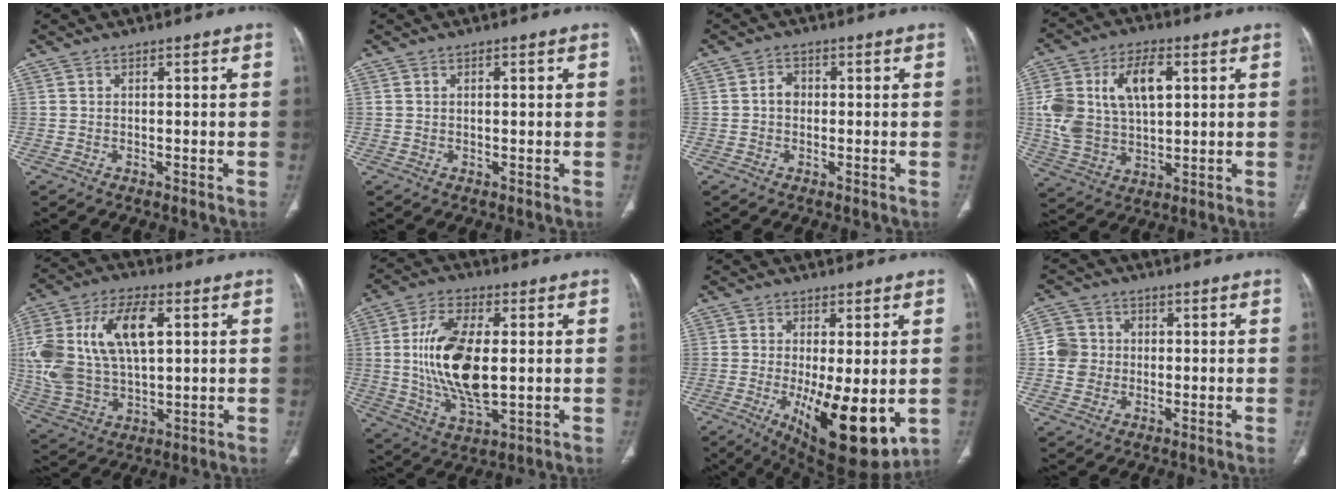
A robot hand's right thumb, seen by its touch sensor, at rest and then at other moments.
{"total": 1.3, "force": [0.3, 0.4, 1.2], "torque": [-0.021, 0.005, 0.007]}
{"total": 2.5, "force": [-0.1, 2.0, 1.4], "torque": [-0.014, 0.009, -0.007]}
{"total": 15.8, "force": [3.8, 9.4, 12.1], "torque": [-0.218, 0.007, 0.078]}
{"total": 20.9, "force": [4.7, 11.4, 16.9], "torque": [-0.348, 0.006, 0.087]}
{"total": 16.8, "force": [0.9, 8.0, 14.7], "torque": [-0.283, -0.012, 0.022]}
{"total": 15.4, "force": [-3.2, 5.4, 14.1], "torque": [-0.210, -0.031, -0.032]}
{"total": 5.9, "force": [-0.1, 5.7, 1.5], "torque": [-0.006, 0.009, -0.008]}